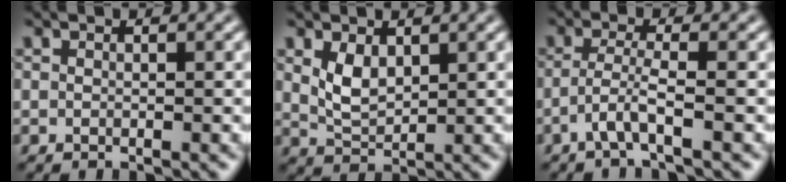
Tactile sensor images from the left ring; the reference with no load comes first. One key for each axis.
{"total": 2.6, "fx": 1.1, "fy": 1.5, "fz": 1.9, "tx": -0.046, "ty": -0.005, "tz": 0.028}
{"total": 2.4, "fx": -1.3, "fy": 0.1, "fz": 2.0, "tx": -0.044, "ty": 0.004, "tz": -0.033}